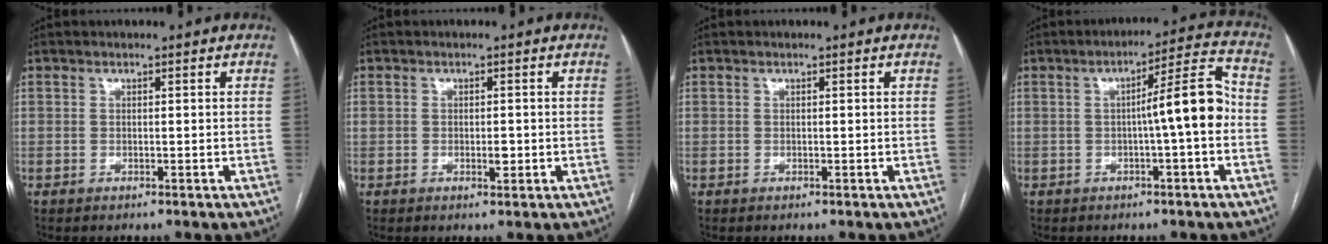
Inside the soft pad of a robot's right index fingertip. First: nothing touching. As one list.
[{"total": 2.0, "force": [-0.2, 1.0, 1.7], "torque": [-0.028, 0.004, 0.001]}, {"total": 0.0}, {"total": 8.7, "force": [-1.0, 0.0, 8.6], "torque": [-0.121, 0.024, -0.017]}]